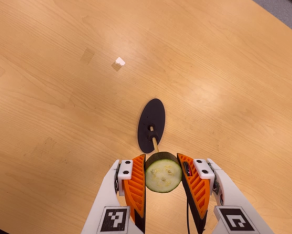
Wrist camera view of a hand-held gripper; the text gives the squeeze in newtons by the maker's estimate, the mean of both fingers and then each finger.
{"total": 12.4, "left": 10.9, "right": 13.9}